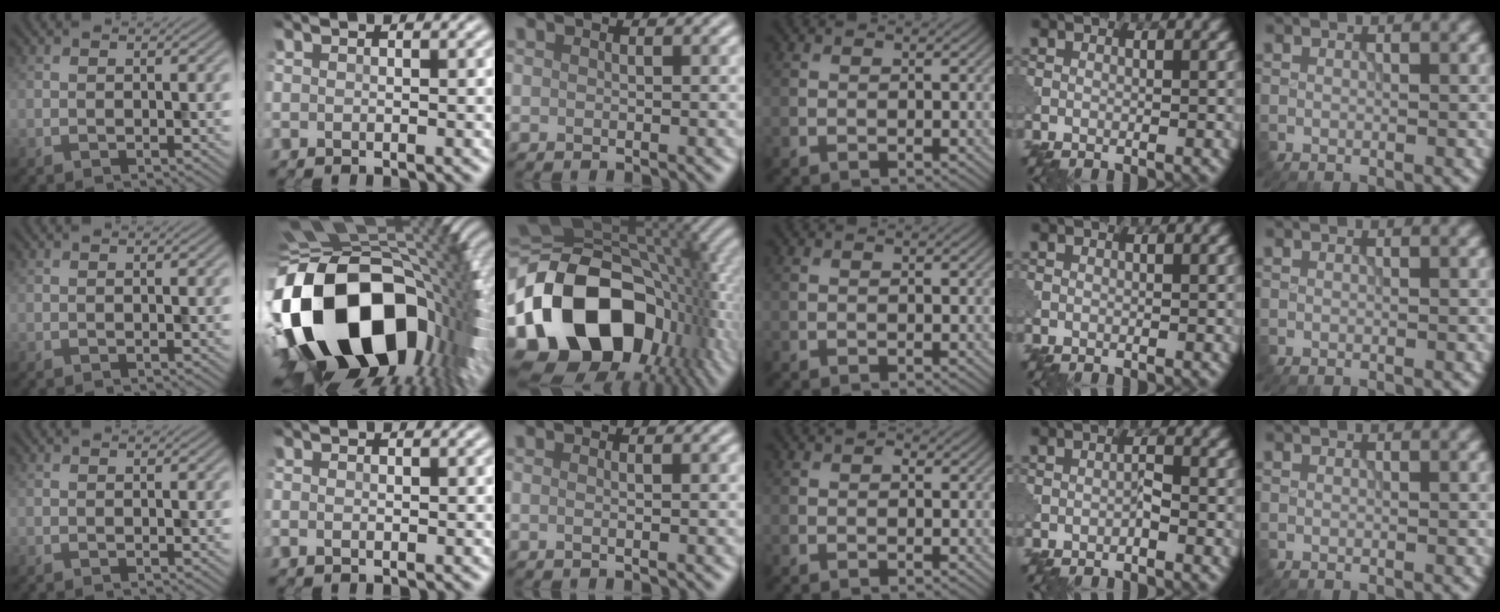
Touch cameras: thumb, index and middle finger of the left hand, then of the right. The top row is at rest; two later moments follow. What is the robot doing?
{"motion": "disassemble", "object": "puzzle pieces"}